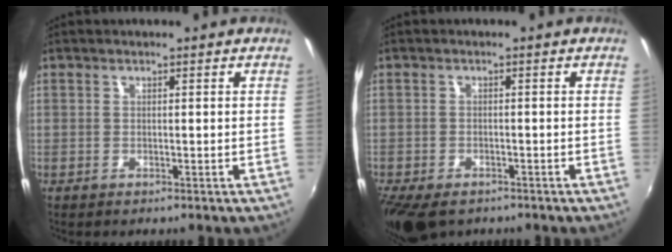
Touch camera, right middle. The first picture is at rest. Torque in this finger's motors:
{"motor_torque": [0.73, -0.75, 0.38, 0.12]}